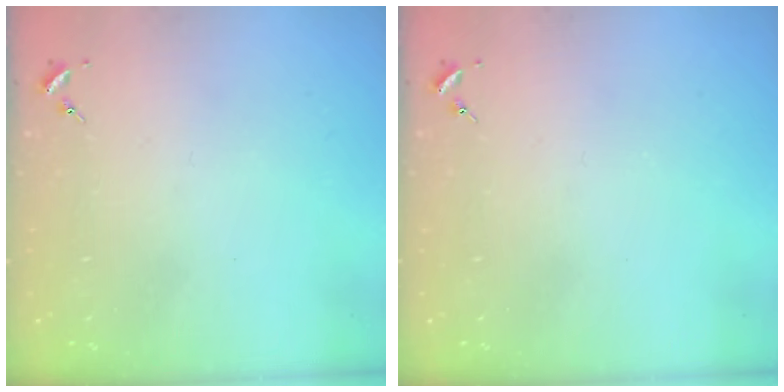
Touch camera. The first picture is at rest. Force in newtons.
{"total": 0.0}